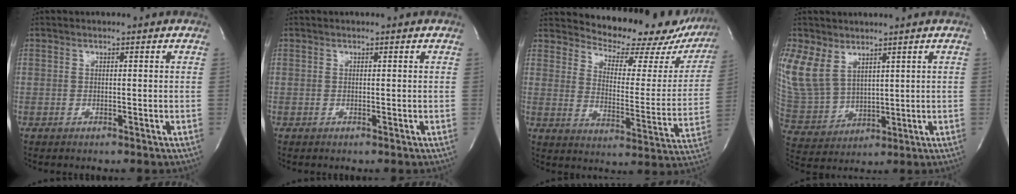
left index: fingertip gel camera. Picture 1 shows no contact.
{"total": 0.0}
{"total": 20.1, "force": [18.4, 6.2, 5.1], "torque": [-0.058, -0.061, 0.214]}
{"total": 13.1, "force": [7.0, 8.9, 6.5], "torque": [-0.188, 0.003, 0.162]}